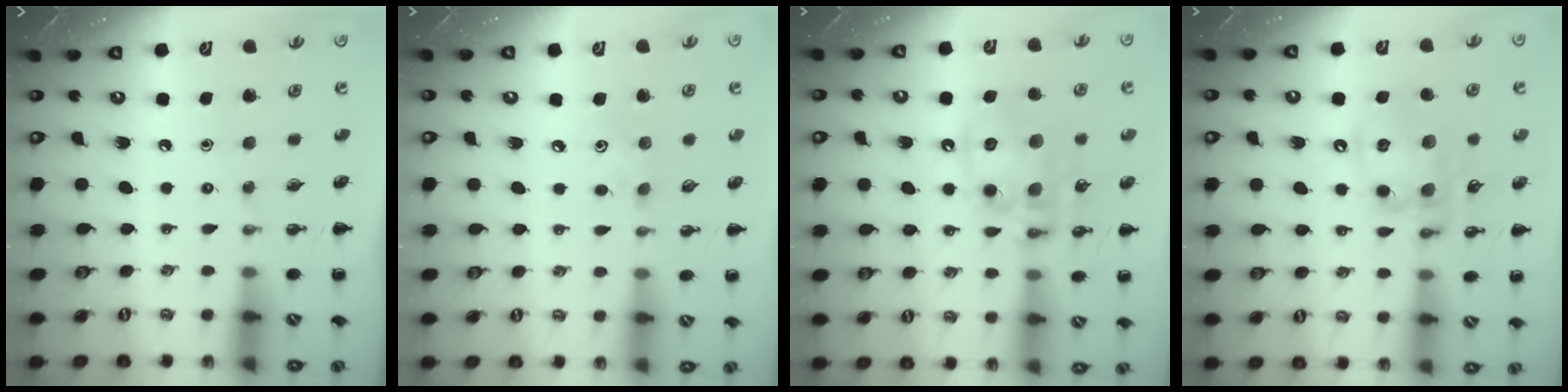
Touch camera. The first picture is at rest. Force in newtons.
{"total": 4.7, "press": 4.6, "slide": 1.1}
{"total": 13.4, "press": 13.1, "slide": 2.9}
{"total": 13.8, "press": 13.5, "slide": 3.1}